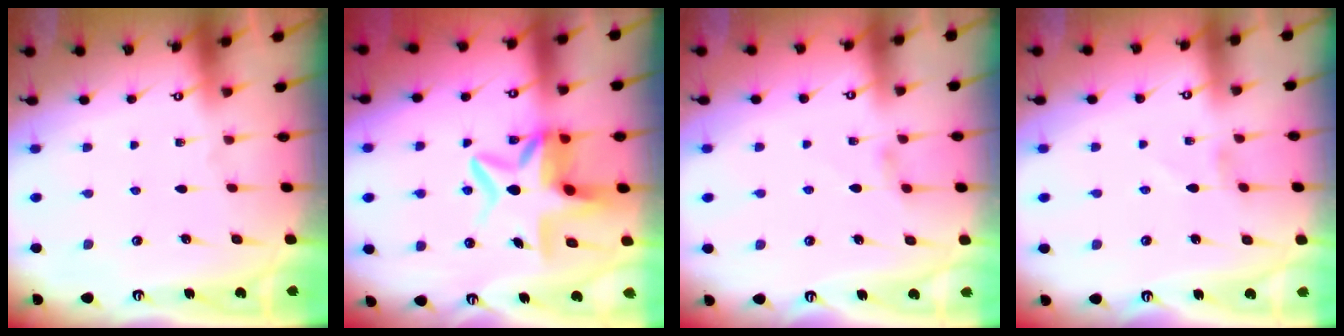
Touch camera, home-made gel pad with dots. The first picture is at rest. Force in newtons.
{"total": 10.2, "press": 9.7, "slide": 3.1}
{"total": 1.3, "press": 1.3, "slide": 0.3}
{"total": 0.0}